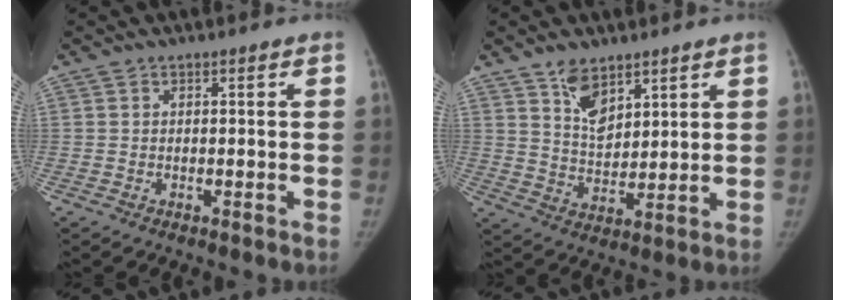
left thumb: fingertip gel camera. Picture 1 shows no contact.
{"total": 7.6, "force": [4.9, 4.0, 4.2], "torque": [-0.050, -0.039, 0.096]}